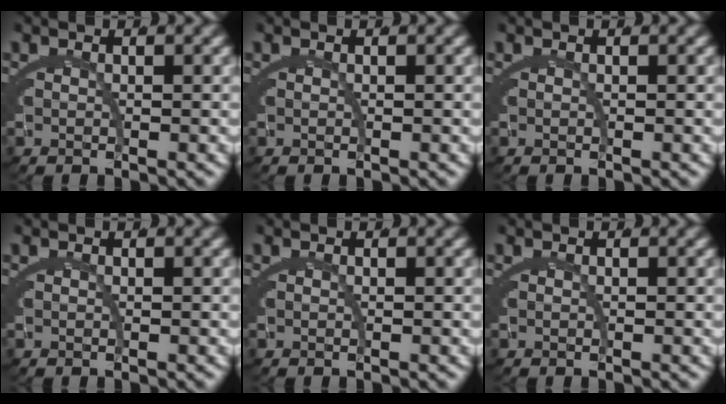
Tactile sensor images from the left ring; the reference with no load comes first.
{"total": 0.0}
{"total": 0.0}
{"total": 0.0}
{"total": 0.0}
{"total": 0.0}